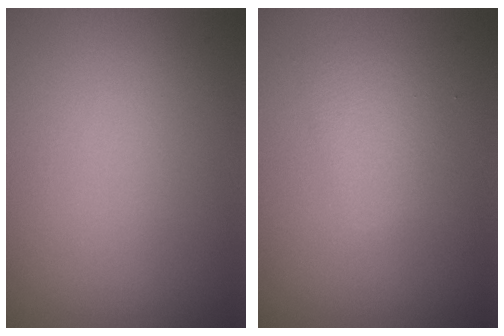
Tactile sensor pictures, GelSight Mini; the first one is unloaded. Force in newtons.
{"total": 2.1, "press": 2.1, "slide": 0.1}